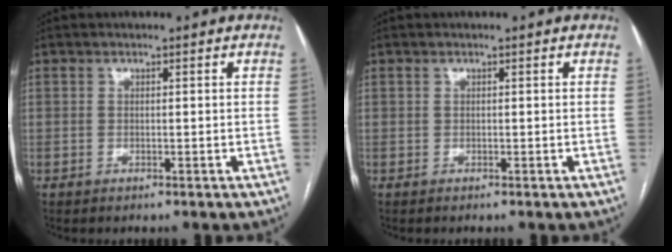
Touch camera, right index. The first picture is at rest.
{"total": 0.0}